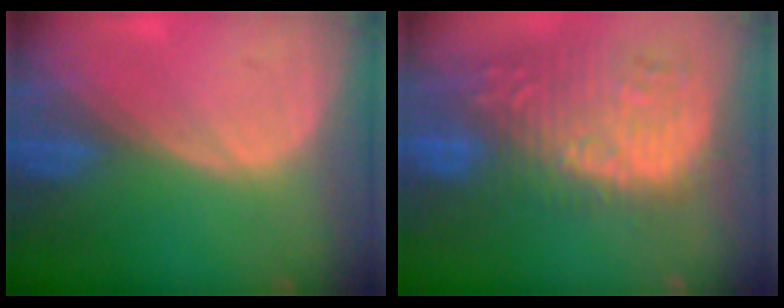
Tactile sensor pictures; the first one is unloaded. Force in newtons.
{"total": 12.9, "press": 11.7, "slide": 5.4}